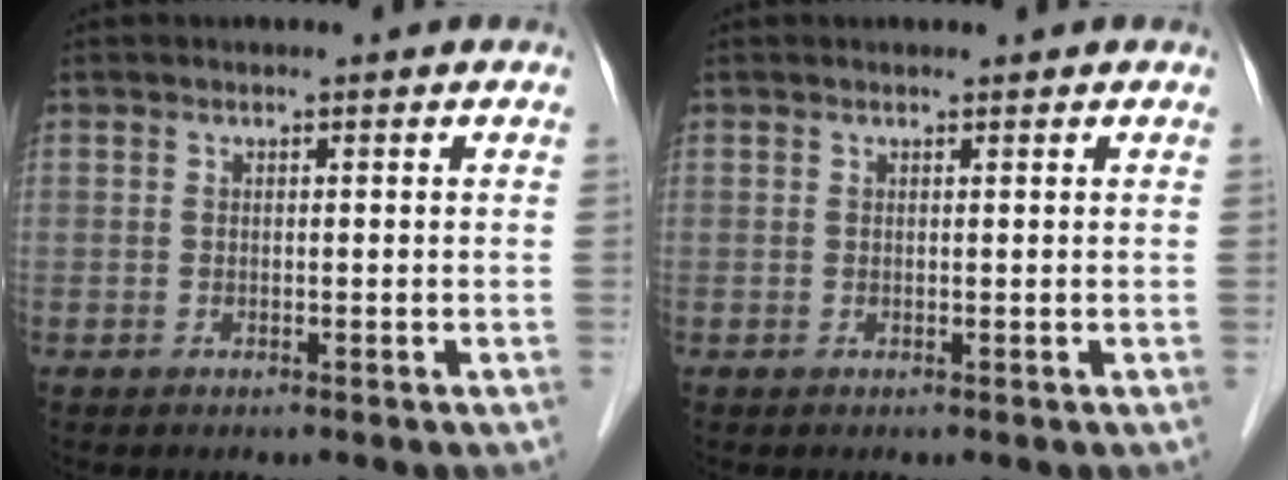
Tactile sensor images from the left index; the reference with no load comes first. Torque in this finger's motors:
{"motor_torque": [0.02, 0.03, 0.00, 0.01]}